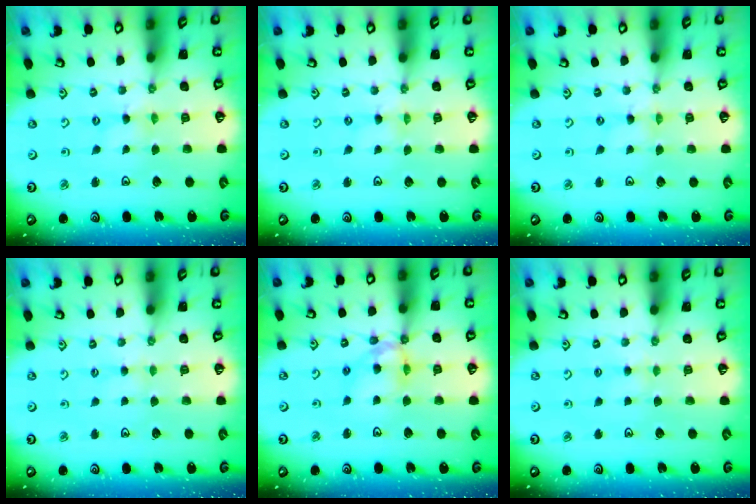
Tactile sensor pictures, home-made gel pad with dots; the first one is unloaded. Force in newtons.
{"total": 0.0}
{"total": 0.0}
{"total": 1.8, "press": 1.8, "slide": 0.3}
{"total": 11.5, "press": 11.4, "slide": 1.1}
{"total": 3.0, "press": 3.0, "slide": 0.4}